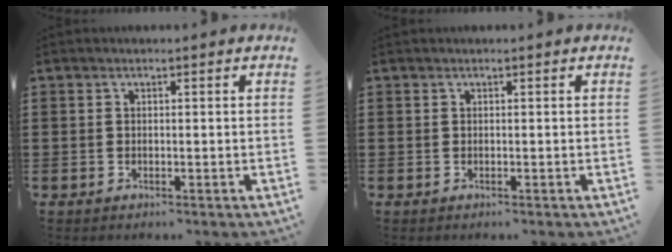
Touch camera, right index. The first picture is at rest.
{"total": 0.0}